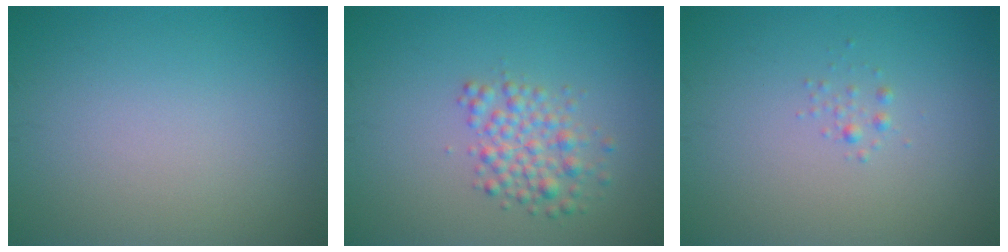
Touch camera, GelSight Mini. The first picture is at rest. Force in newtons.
{"total": 2.9, "press": 2.9, "slide": 0.1}
{"total": 0.6, "press": 0.6, "slide": 0.0}